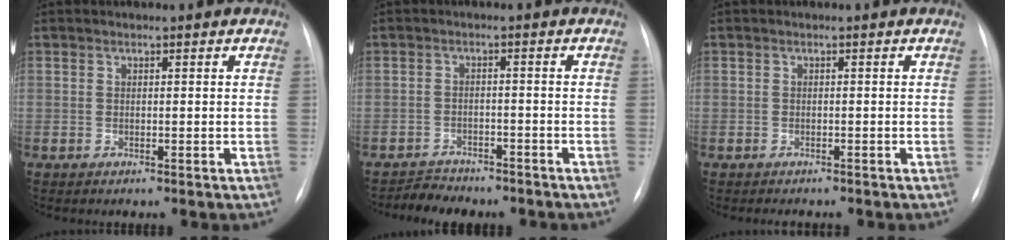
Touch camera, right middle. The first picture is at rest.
{"total": 4.4, "force": [-4.1, 1.5, 0.2], "torque": [-0.011, -0.005, -0.061]}
{"total": 2.3, "force": [-2.0, 0.9, 0.7], "torque": [-0.013, -0.005, -0.021]}